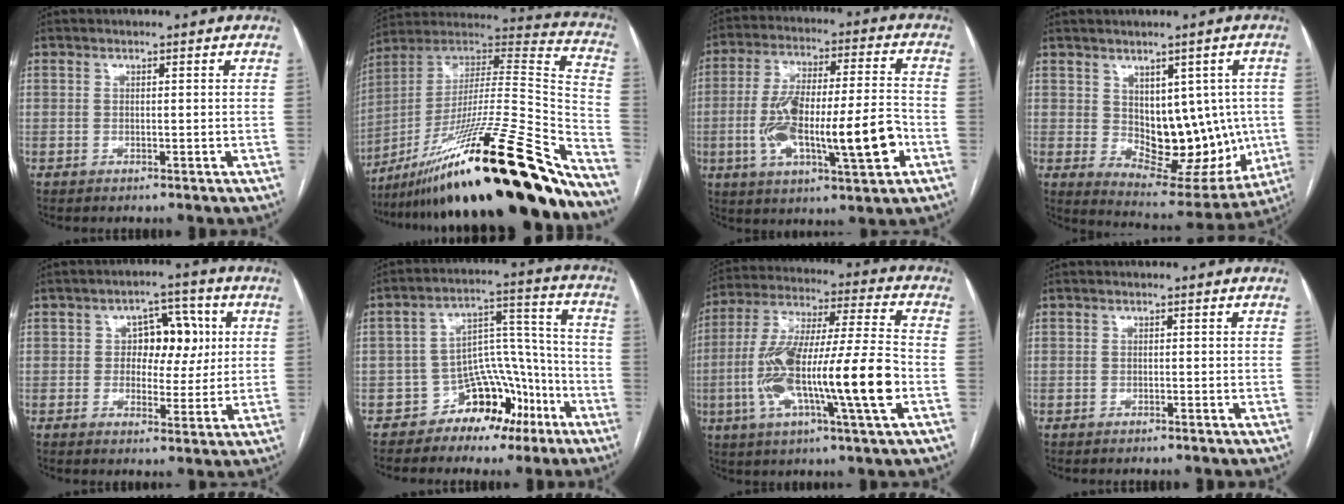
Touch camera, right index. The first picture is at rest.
{"total": 36.2, "force": [-25.6, 2.3, 25.5], "torque": [-0.354, -0.022, -0.415]}
{"total": 17.8, "force": [-4.5, 3.5, 16.9], "torque": [-0.298, 0.014, -0.066]}
{"total": 13.5, "force": [0.1, 7.7, 11.1], "torque": [-0.129, 0.004, 0.031]}
{"total": 7.2, "force": [1.2, 4.6, 5.4], "torque": [-0.064, 0.019, 0.020]}
{"total": 10.0, "force": [-6.2, 6.6, 4.3], "torque": [-0.053, 0.054, -0.093]}
{"total": 20.3, "force": [-4.8, 1.2, 19.7], "torque": [-0.370, -0.003, -0.085]}
{"total": 0.5, "force": [-0.5, -0.1, 0.2], "torque": [-0.005, -0.001, -0.009]}